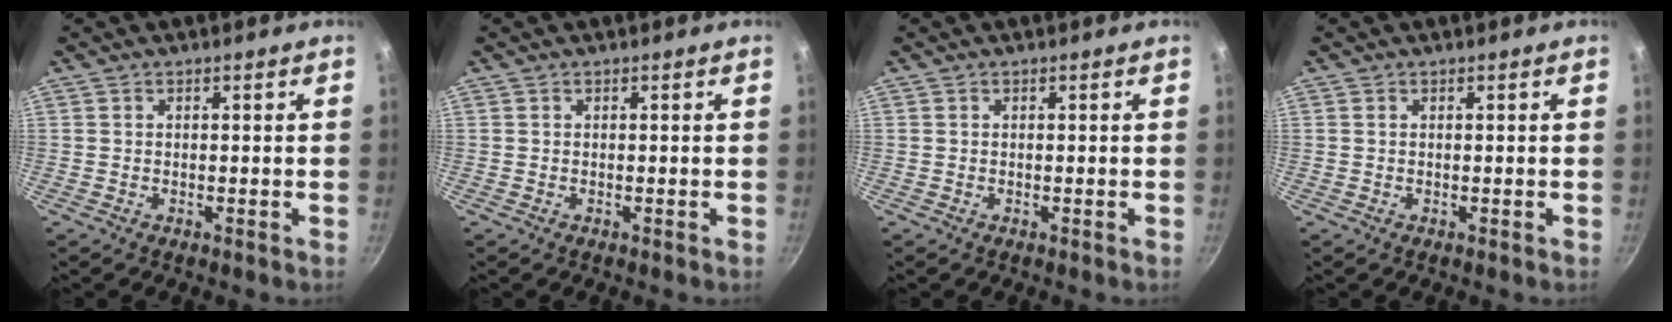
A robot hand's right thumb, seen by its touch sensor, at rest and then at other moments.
{"total": 0.0}
{"total": 0.0}
{"total": 0.0}